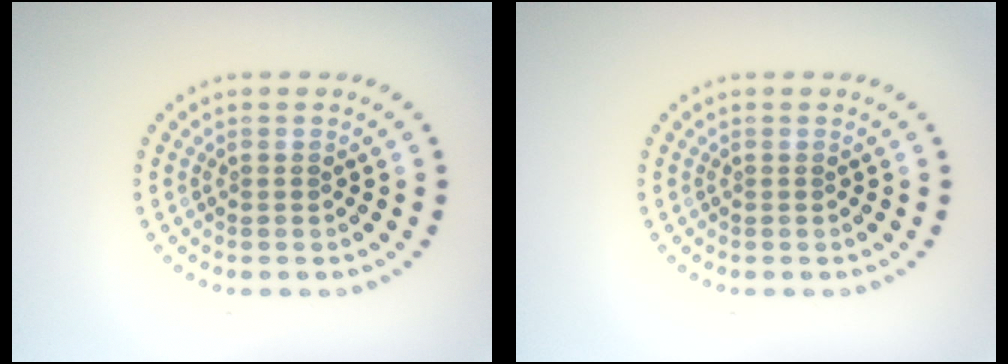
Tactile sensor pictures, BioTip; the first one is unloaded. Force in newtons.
{"total": 0.0}